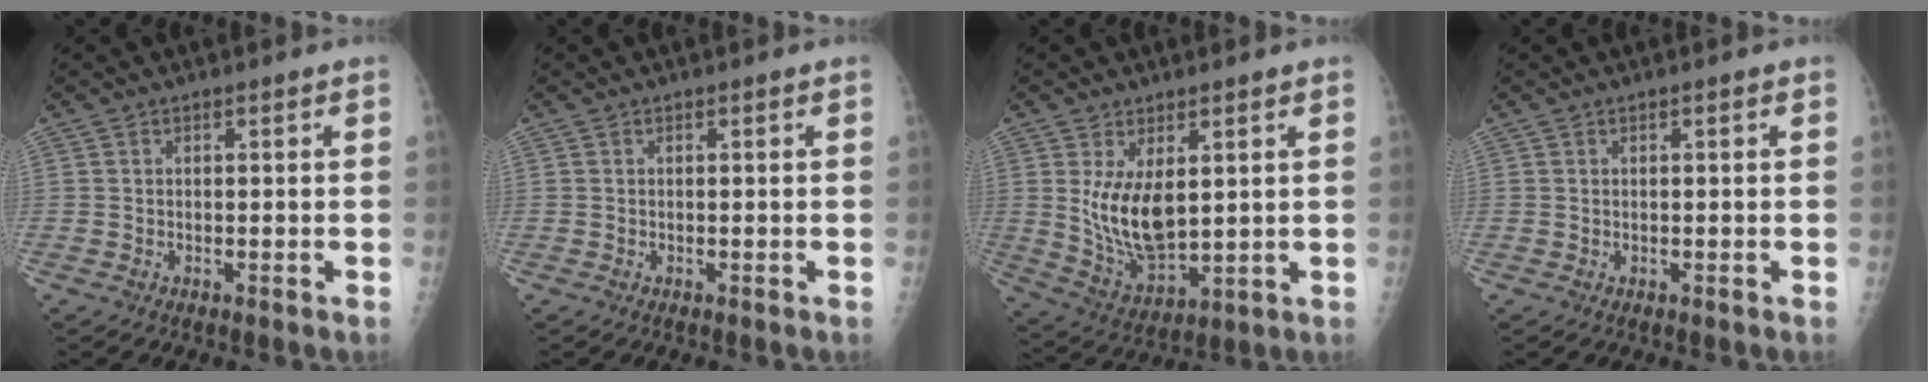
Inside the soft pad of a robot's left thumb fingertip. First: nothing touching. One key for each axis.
{"total": 0.0}
{"total": 11.1, "fx": 2.5, "fy": 5.6, "fz": 9.2, "tx": -0.151, "ty": -0.028, "tz": 0.065}
{"total": 0.0}